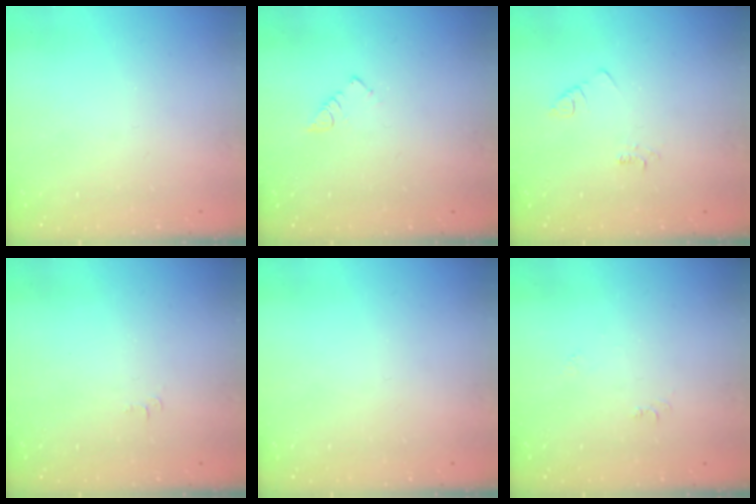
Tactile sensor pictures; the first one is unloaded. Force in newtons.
{"total": 3.4, "press": 3.4, "slide": 0.5}
{"total": 2.1, "press": 2.1, "slide": 0.4}
{"total": 3.3, "press": 3.3, "slide": 0.5}
{"total": 0.0}
{"total": 4.0, "press": 4.0, "slide": 0.6}